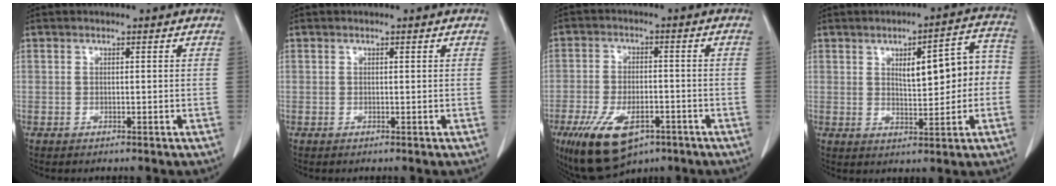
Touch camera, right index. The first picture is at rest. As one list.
[{"total": 0.0}, {"total": 12.1, "force": [-6.8, 5.6, 8.2], "torque": [-0.156, -0.010, -0.107]}, {"total": 9.9, "force": [0.7, 3.2, 9.4], "torque": [-0.122, 0.035, 0.015]}]